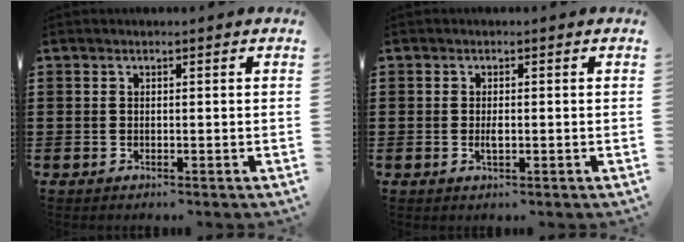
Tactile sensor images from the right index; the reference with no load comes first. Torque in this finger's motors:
{"motor_torque": [1.07, 1.07, 0.10, 0.00]}